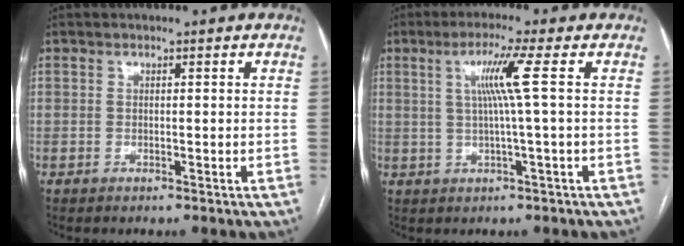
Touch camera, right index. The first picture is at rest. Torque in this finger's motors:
{"motor_torque": [0.51, -0.09, 0.22, 0.12]}